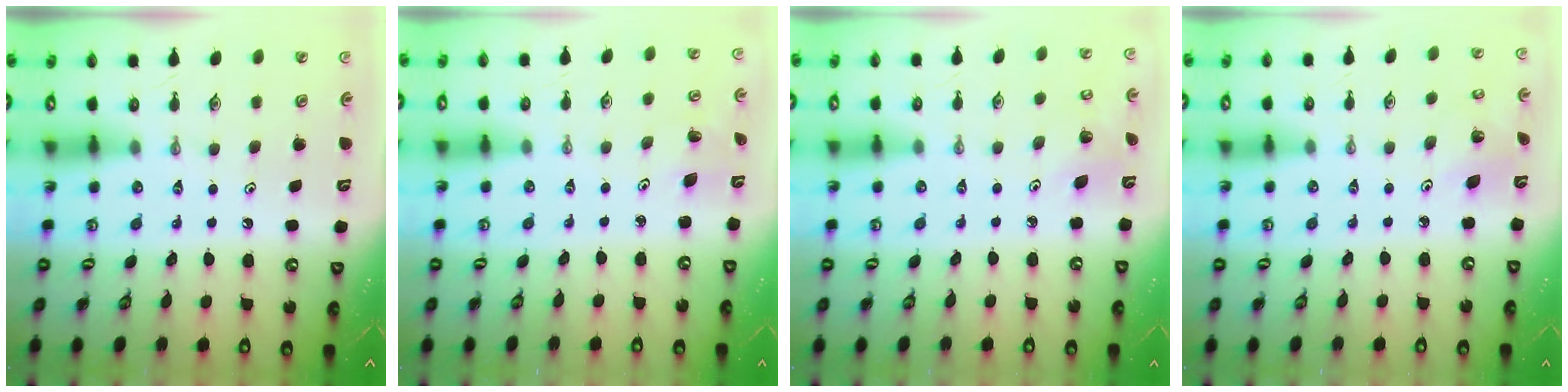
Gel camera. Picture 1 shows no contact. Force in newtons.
{"total": 2.8, "press": 2.8, "slide": 0.3}
{"total": 3.4, "press": 3.4, "slide": 0.4}
{"total": 5.0, "press": 4.9, "slide": 0.3}